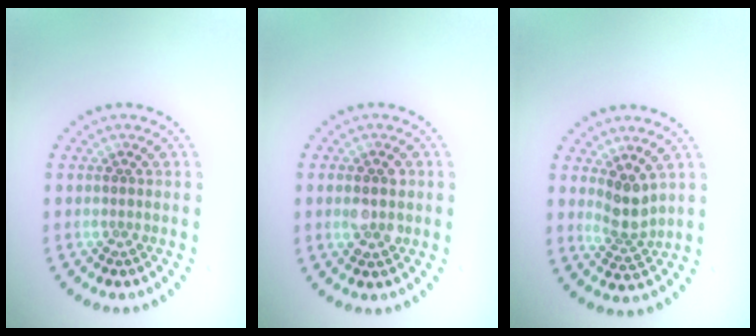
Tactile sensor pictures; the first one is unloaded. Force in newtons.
{"total": 2.8, "press": 2.8, "slide": 0.2}
{"total": 2.6, "press": 2.0, "slide": 1.7}